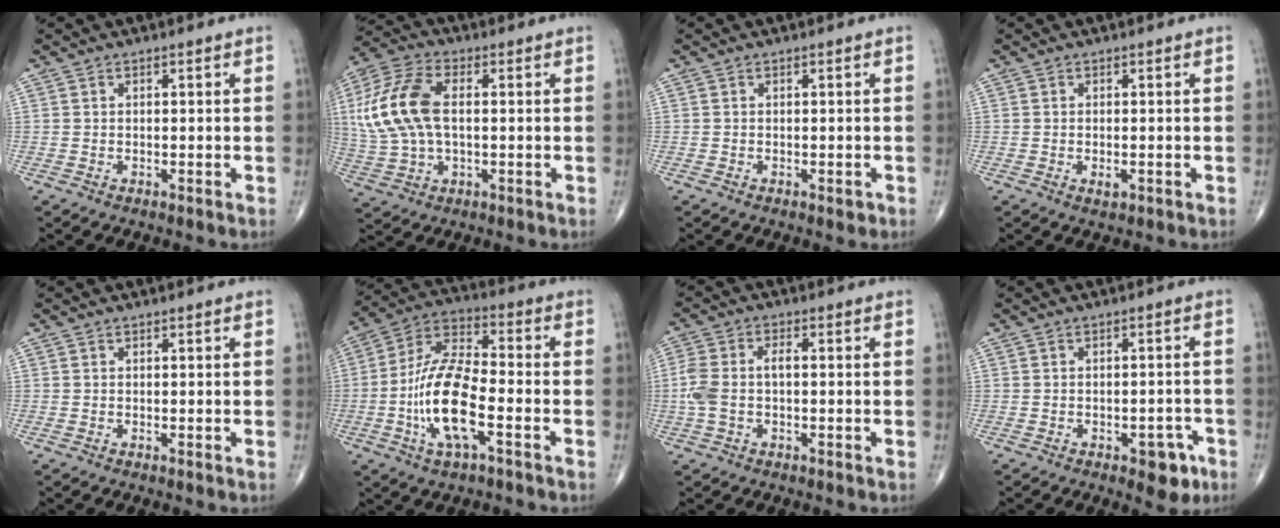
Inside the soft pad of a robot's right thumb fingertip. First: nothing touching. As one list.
[{"total": 15.0, "force": [1.5, 8.4, 12.3], "torque": [-0.271, 0.015, 0.029]}, {"total": 0.7, "force": [-0.3, 0.5, 0.5], "torque": [-0.003, -0.001, -0.004]}, {"total": 1.4, "force": [-0.4, 0.7, 1.2], "torque": [-0.019, -0.003, -0.006]}, {"total": 0.0}, {"total": 15.1, "force": [-4.3, 5.6, 13.4], "torque": [-0.270, 0.031, -0.083]}, {"total": 6.7, "force": [-0.5, 3.6, 5.6], "torque": [-0.149, 0.021, -0.011]}, {"total": 5.3, "force": [-2.7, 2.7, 3.7], "torque": [-0.023, 0.014, -0.029]}]